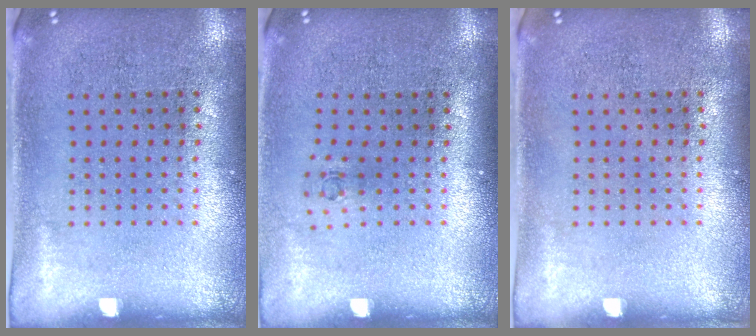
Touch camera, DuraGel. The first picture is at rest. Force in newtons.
{"total": 0.6, "press": 0.3, "slide": 0.5}
{"total": 0.0}